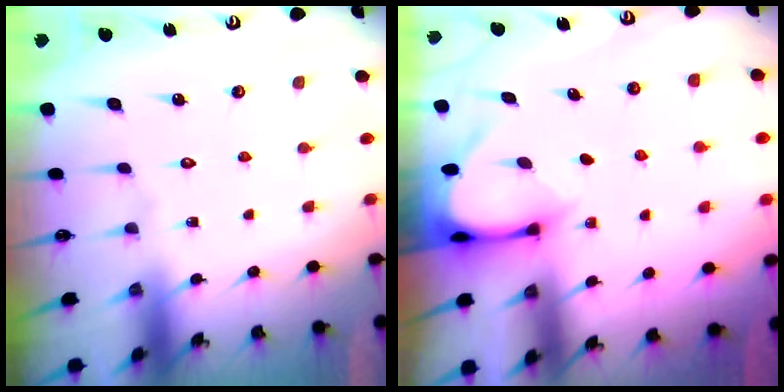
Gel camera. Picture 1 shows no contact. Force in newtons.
{"total": 3.0, "press": 3.0, "slide": 0.3}